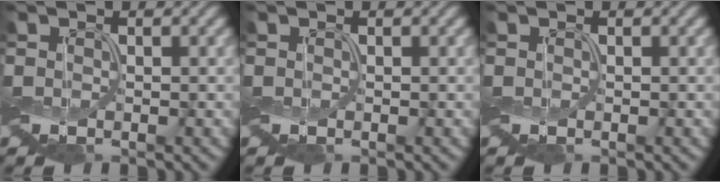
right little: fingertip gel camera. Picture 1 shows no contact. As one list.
[{"total": 0.0}, {"total": 0.0}]